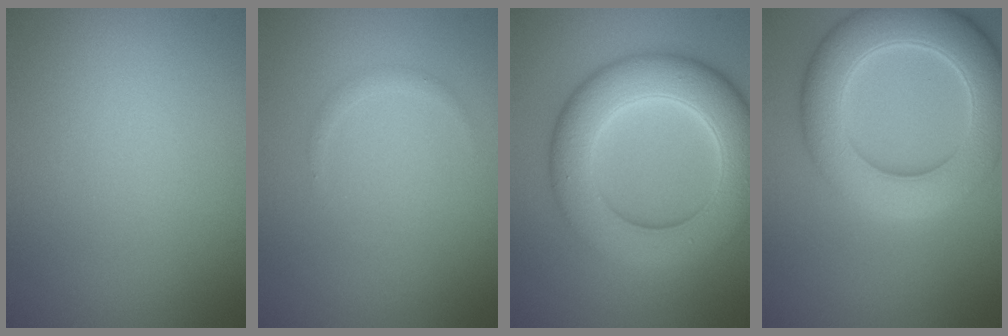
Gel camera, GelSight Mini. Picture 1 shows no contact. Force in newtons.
{"total": 0.6, "press": 0.6, "slide": 0.0}
{"total": 9.6, "press": 9.6, "slide": 0.4}
{"total": 8.6, "press": 8.6, "slide": 0.3}